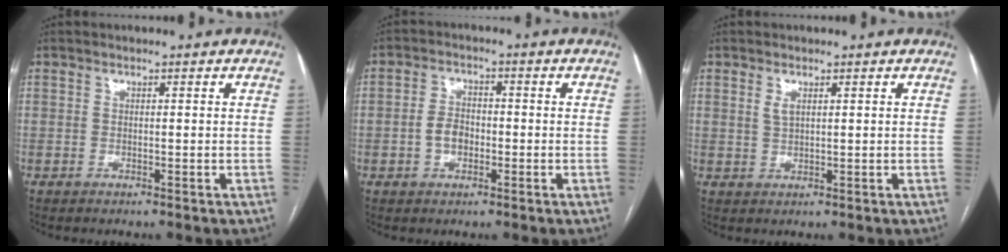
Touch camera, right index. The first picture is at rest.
{"total": 4.2, "force": [-1.1, 2.8, 3.0], "torque": [-0.061, 0.010, -0.019]}
{"total": 1.6, "force": [0.8, 0.6, 1.2], "torque": [-0.027, -0.001, 0.020]}